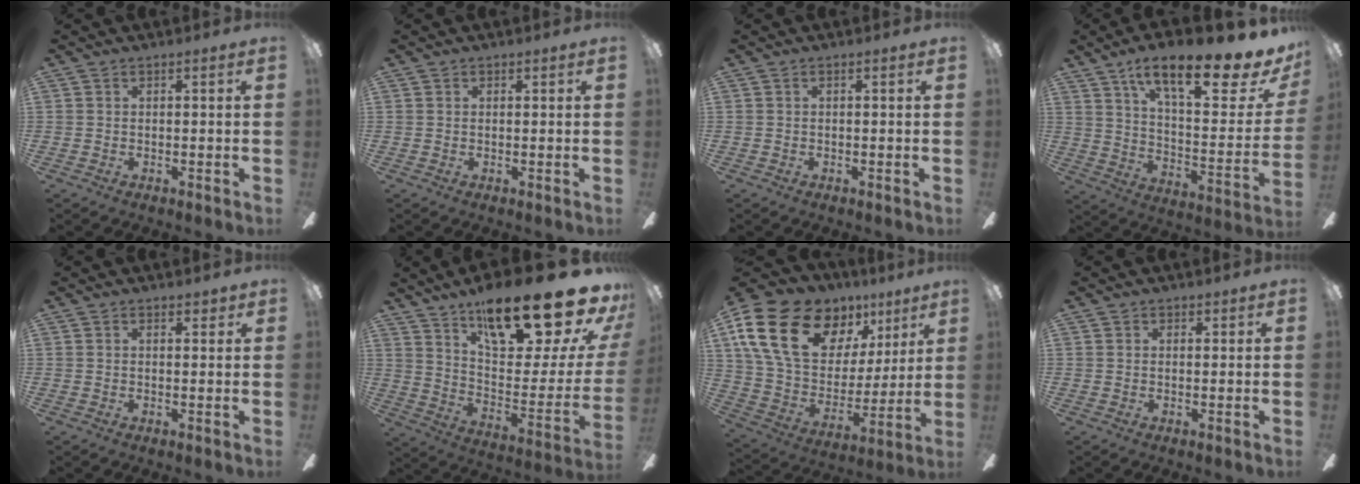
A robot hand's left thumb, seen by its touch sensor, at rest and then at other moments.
{"total": 0.6, "force": [0.3, 0.5, 0.0], "torque": [0.008, -0.001, 0.004]}
{"total": 0.0}
{"total": 20.8, "force": [14.4, 5.3, 14.0], "torque": [-0.209, -0.105, 0.230]}
{"total": 1.6, "force": [1.1, 0.8, 0.9], "torque": [-0.001, -0.006, 0.017]}
{"total": 27.4, "force": [20.2, 7.2, 17.1], "torque": [-0.240, -0.143, 0.331]}
{"total": 23.2, "force": [12.3, 14.3, 13.6], "torque": [-0.260, -0.054, 0.233]}
{"total": 1.1, "force": [0.7, 0.8, 0.1], "torque": [0.007, -0.003, 0.012]}